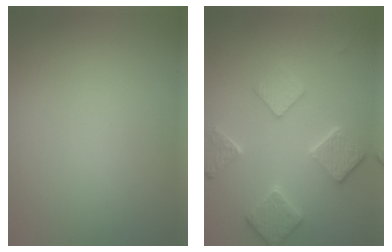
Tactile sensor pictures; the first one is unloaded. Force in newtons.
{"total": 3.5, "press": 3.5, "slide": 0.2}